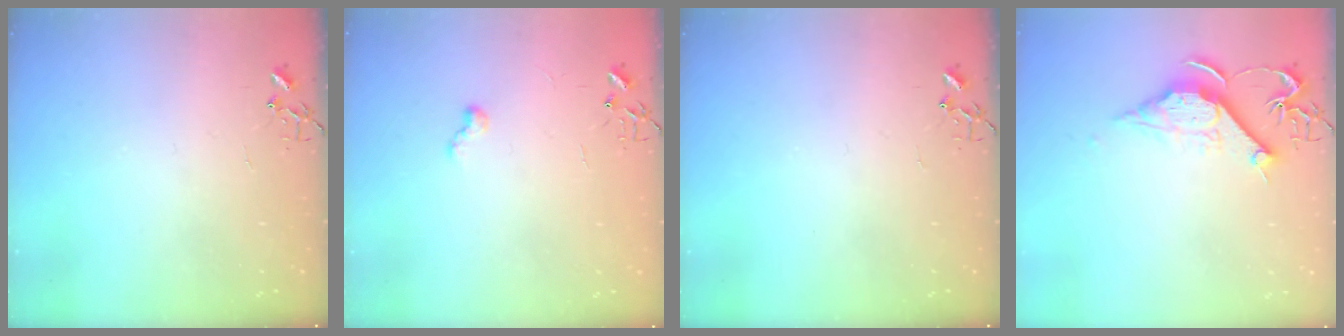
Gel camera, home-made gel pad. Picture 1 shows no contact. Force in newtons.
{"total": 5.3, "press": 5.2, "slide": 0.6}
{"total": 0.0}
{"total": 11.7, "press": 11.6, "slide": 1.1}